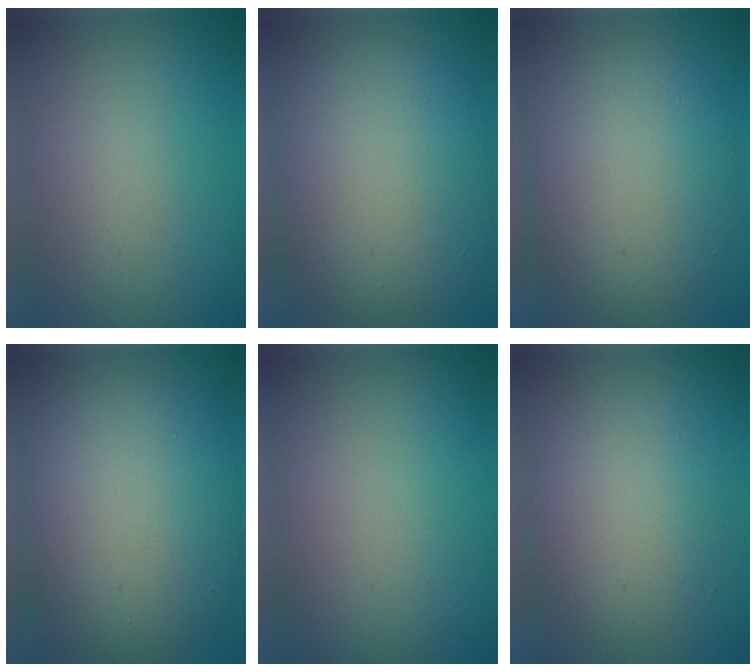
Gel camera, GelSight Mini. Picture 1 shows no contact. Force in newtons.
{"total": 10.1, "press": 10.1, "slide": 0.5}
{"total": 8.0, "press": 8.0, "slide": 0.2}
{"total": 10.9, "press": 10.9, "slide": 0.6}
{"total": 0.0}
{"total": 4.4, "press": 4.4, "slide": 0.3}